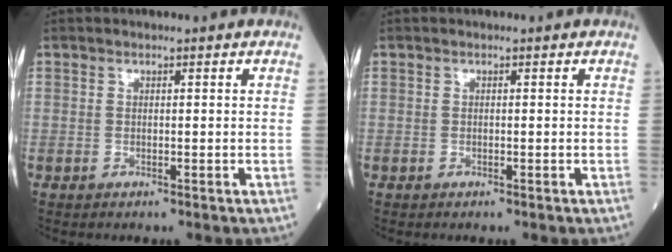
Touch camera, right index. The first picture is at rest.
{"total": 0.0}